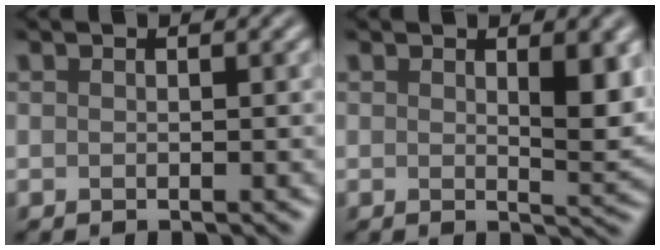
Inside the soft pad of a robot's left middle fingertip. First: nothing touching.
{"total": 3.3, "force": [1.1, 1.0, 3.0], "torque": [-0.039, -0.007, 0.020]}